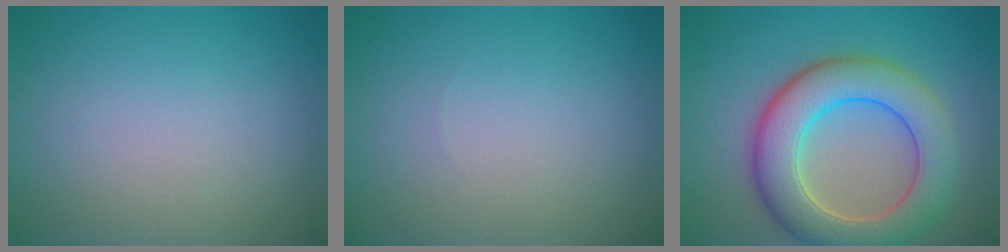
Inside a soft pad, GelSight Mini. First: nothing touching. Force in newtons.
{"total": 0.0}
{"total": 8.4, "press": 8.3, "slide": 0.5}